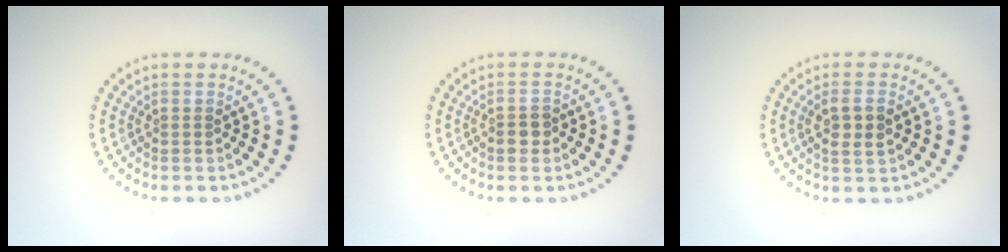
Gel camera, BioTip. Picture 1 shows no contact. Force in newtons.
{"total": 1.4, "press": 1.3, "slide": 0.6}
{"total": 2.5, "press": 2.4, "slide": 0.5}